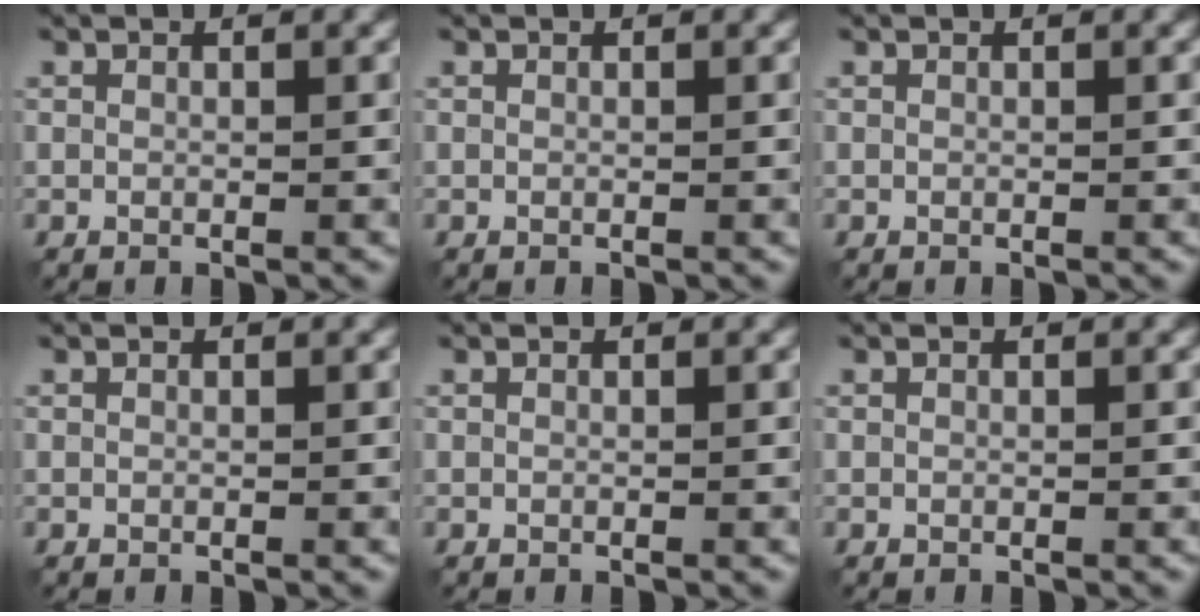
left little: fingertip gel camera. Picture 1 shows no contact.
{"total": 0.0}
{"total": 0.0}
{"total": 0.0}
{"total": 0.0}
{"total": 0.0}